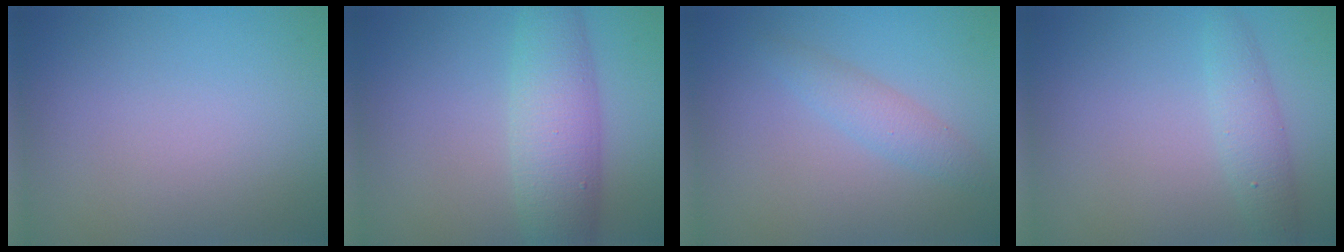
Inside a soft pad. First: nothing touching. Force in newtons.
{"total": 5.8, "press": 5.8, "slide": 0.1}
{"total": 2.0, "press": 2.0, "slide": 0.0}
{"total": 2.4, "press": 2.4, "slide": 0.1}